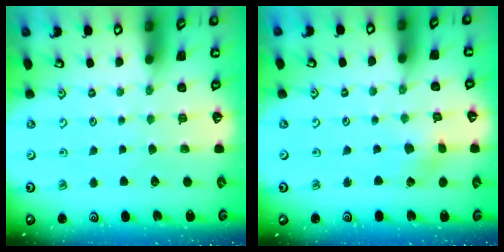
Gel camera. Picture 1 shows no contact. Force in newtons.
{"total": 2.5, "press": 2.4, "slide": 0.4}